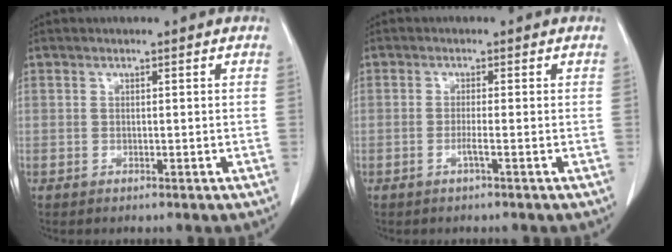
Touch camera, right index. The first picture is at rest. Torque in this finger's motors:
{"motor_torque": [-0.13, -0.02, -0.02, 0.00]}